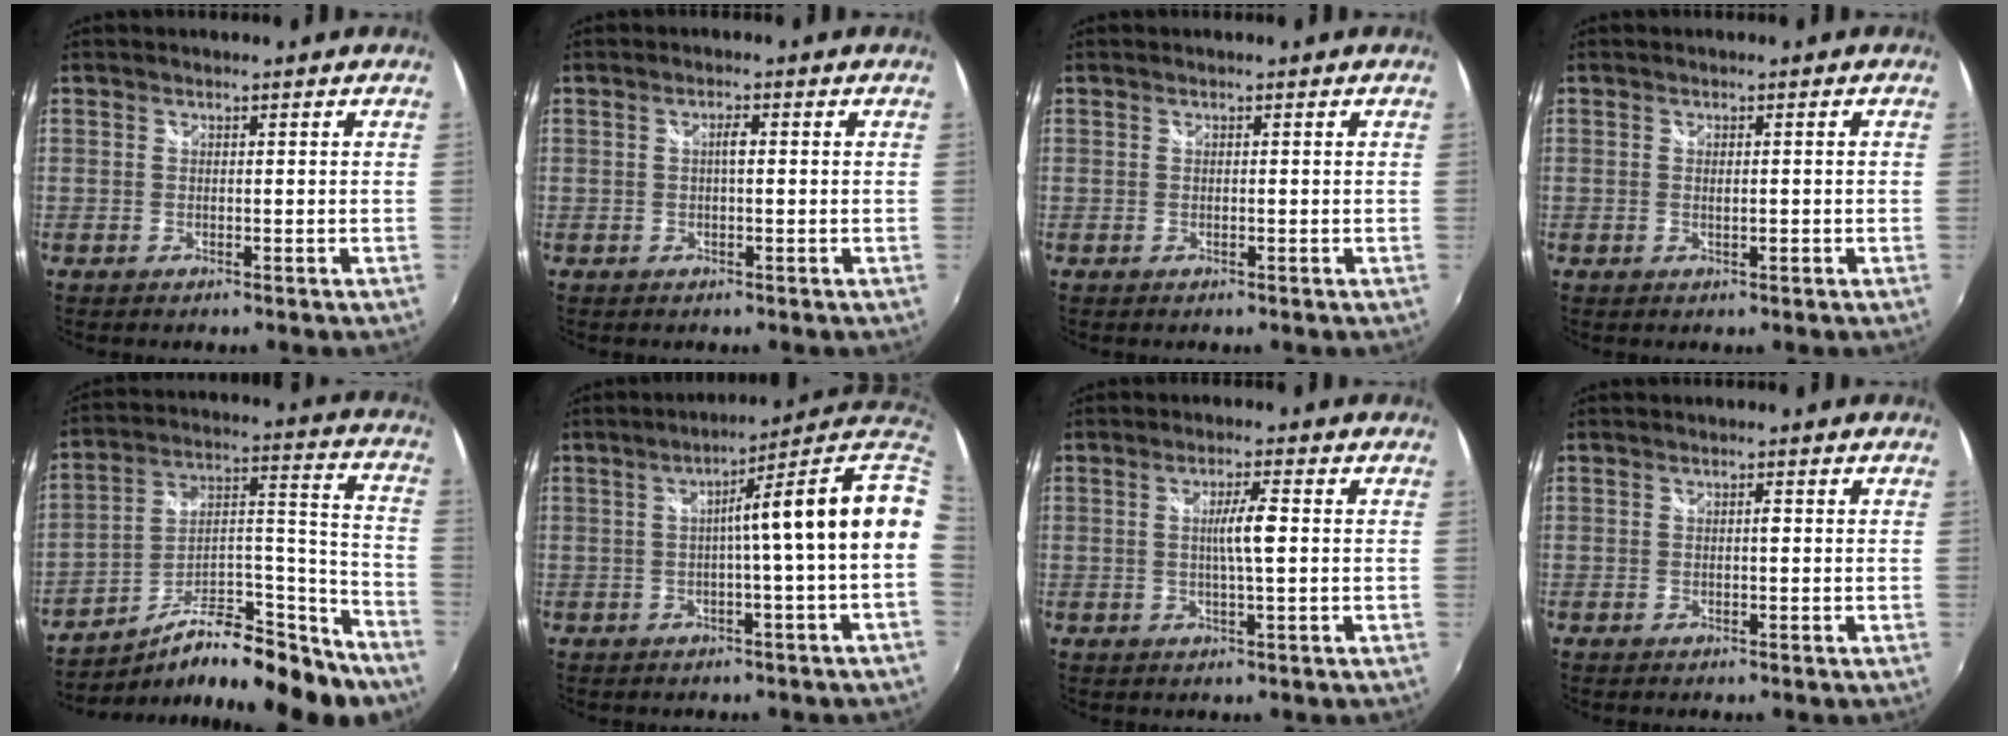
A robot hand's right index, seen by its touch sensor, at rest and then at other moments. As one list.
[{"total": 1.5, "force": [0.1, 0.4, 1.5], "torque": [-0.026, 0.004, -0.001]}, {"total": 0.0}, {"total": 1.3, "force": [-0.3, 0.5, 1.1], "torque": [-0.017, -0.002, -0.003]}, {"total": 21.7, "force": [-15.9, 7.1, 13.0], "torque": [-0.186, 0.022, -0.236]}, {"total": 11.7, "force": [1.3, -2.0, 11.4], "torque": [-0.140, 0.006, 0.015]}, {"total": 4.4, "force": [0.2, 0.0, 4.4], "torque": [-0.078, 0.000, 0.003]}, {"total": 0.8, "force": [0.0, 0.3, 0.7], "torque": [-0.011, 0.003, -0.001]}]